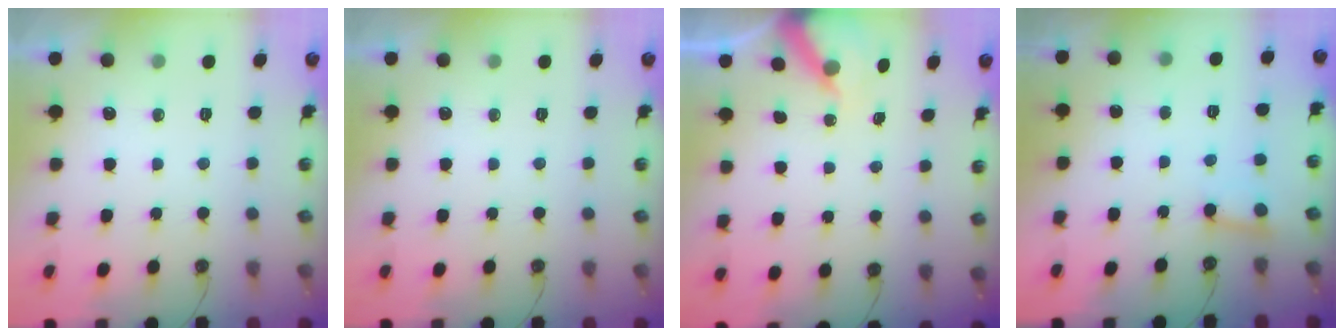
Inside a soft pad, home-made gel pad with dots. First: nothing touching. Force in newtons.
{"total": 0.0}
{"total": 6.6, "press": 6.6, "slide": 0.1}
{"total": 2.8, "press": 2.7, "slide": 0.6}